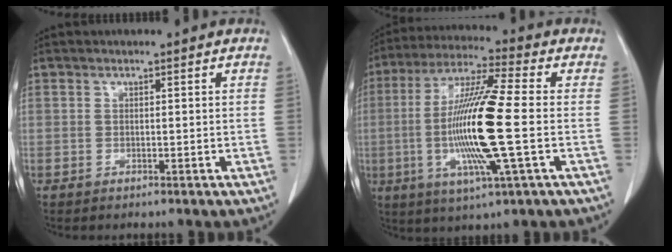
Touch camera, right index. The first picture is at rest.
{"total": 16.3, "force": [-2.1, 0.4, 16.2], "torque": [-0.323, -0.008, -0.047]}